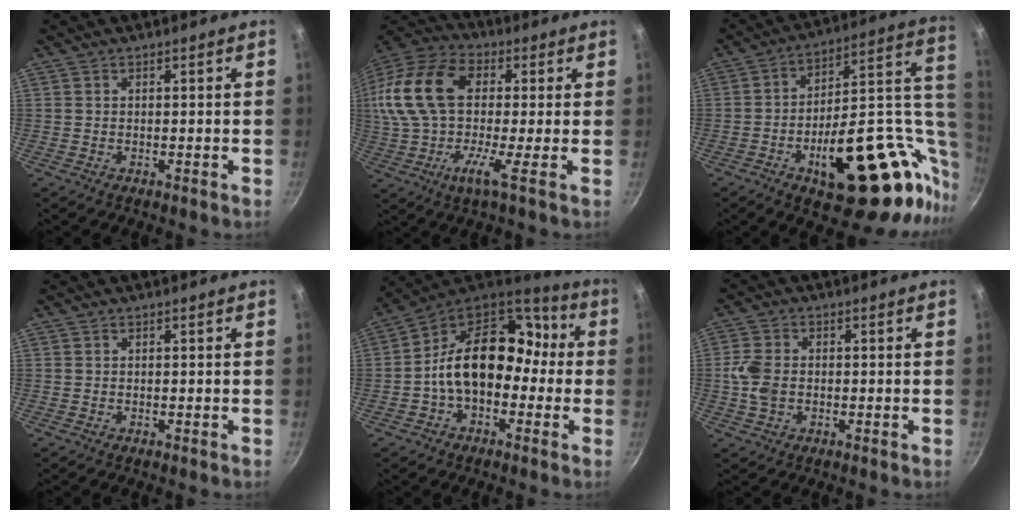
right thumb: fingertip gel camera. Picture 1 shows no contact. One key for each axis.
{"total": 21.2, "fx": 2.1, "fy": 10.5, "fz": 18.3, "tx": -0.375, "ty": 0.032, "tz": 0.007}
{"total": 29.0, "fx": -5.2, "fy": 14.0, "fz": 24.8, "tx": -0.293, "ty": 0.028, "tz": -0.057}
{"total": 0.0}
{"total": 19.0, "fx": -1.4, "fy": 13.3, "fz": 13.5, "tx": -0.180, "ty": 0.064, "tz": -0.039}
{"total": 5.7, "fx": -0.4, "fy": 4.1, "fz": 3.9, "tx": -0.082, "ty": 0.004, "tz": -0.011}